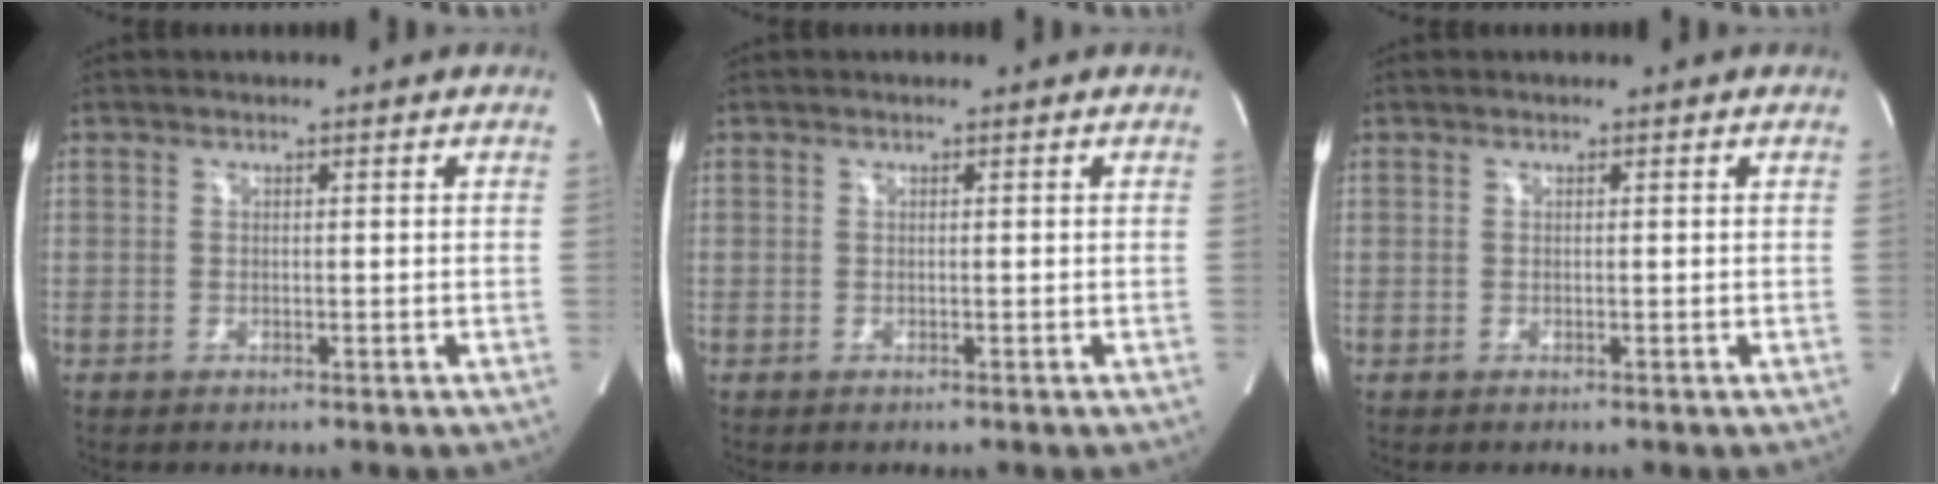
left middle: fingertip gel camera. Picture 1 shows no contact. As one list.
[{"total": 0.0}, {"total": 0.0}]